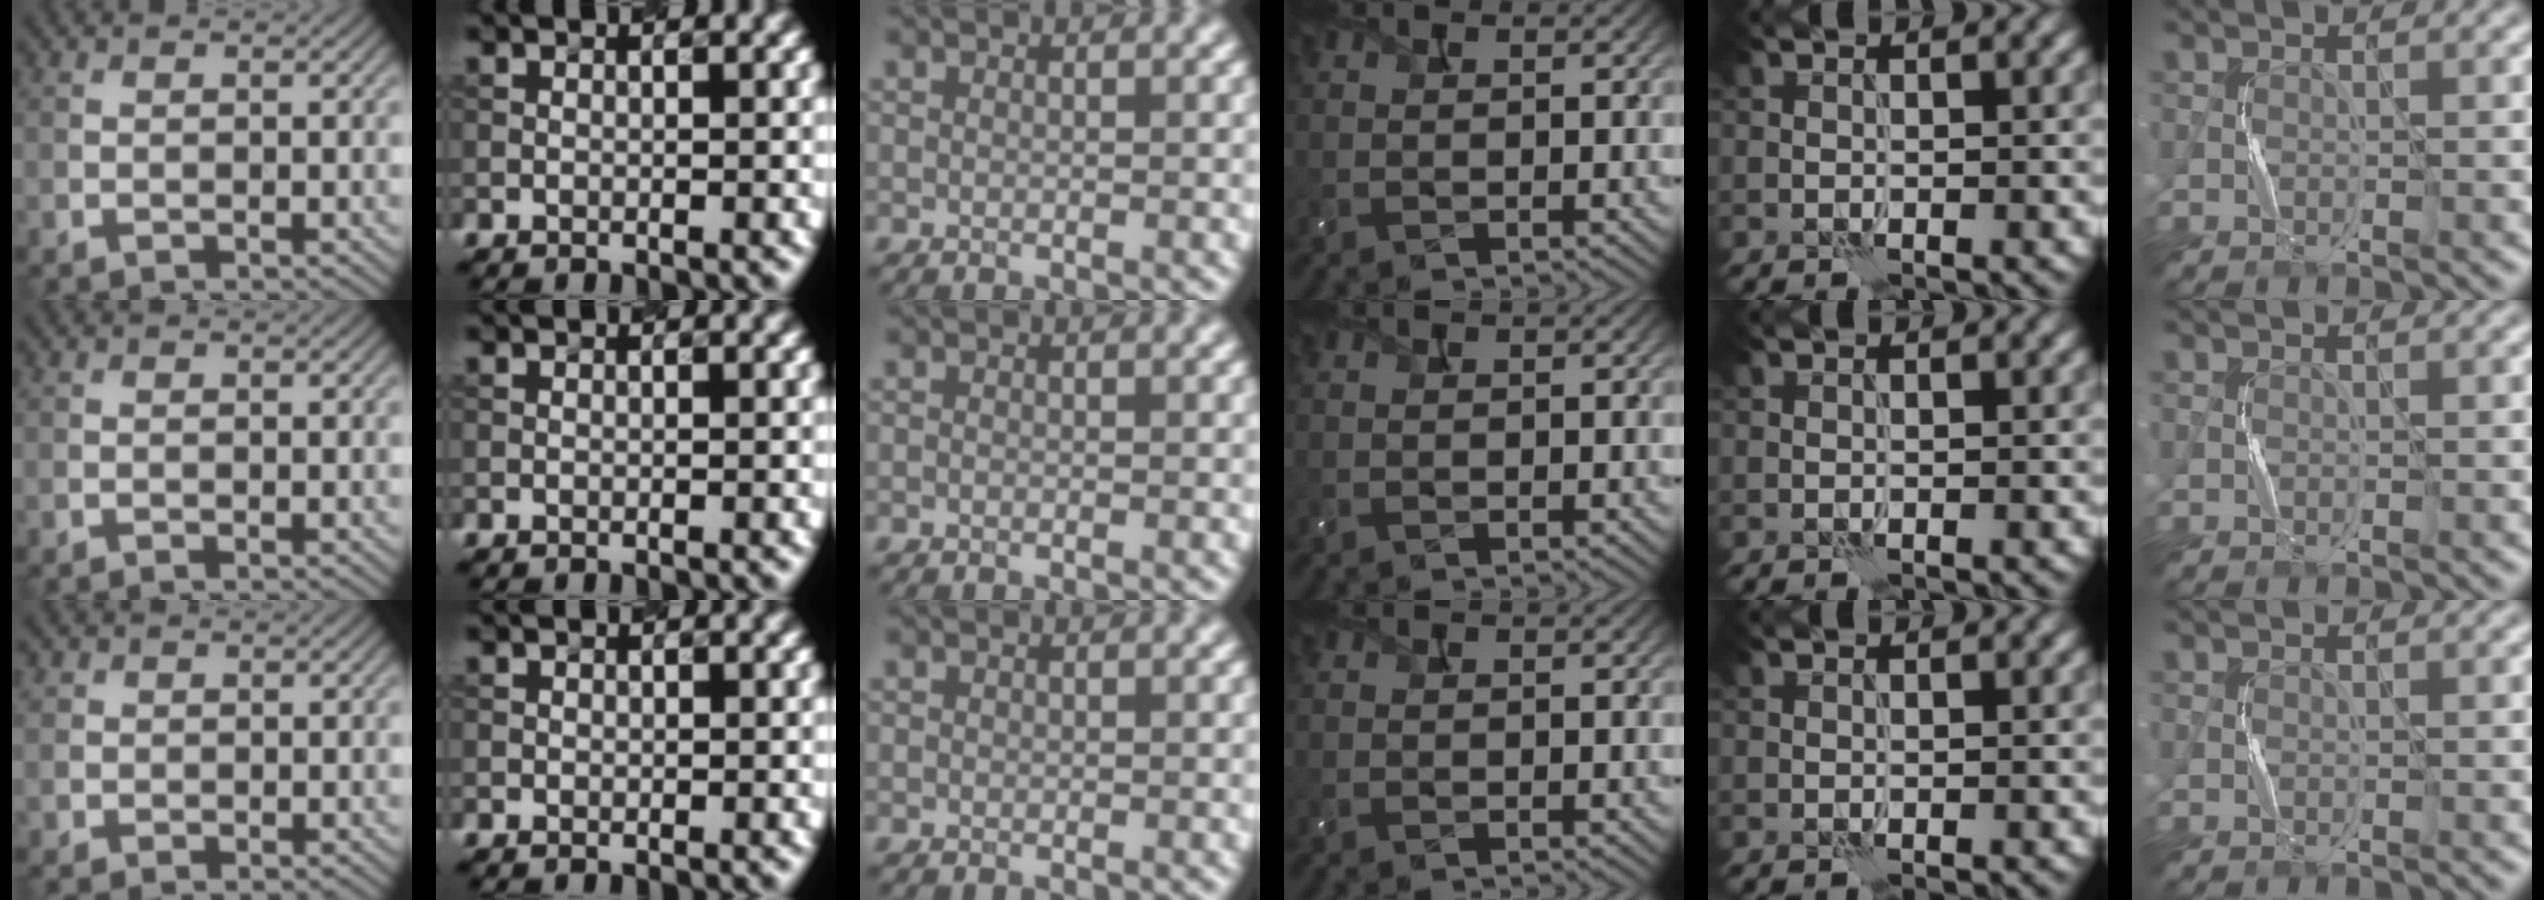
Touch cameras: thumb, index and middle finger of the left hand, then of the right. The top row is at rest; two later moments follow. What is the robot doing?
{"motion": "squeeze", "object": "bubble wrap"}